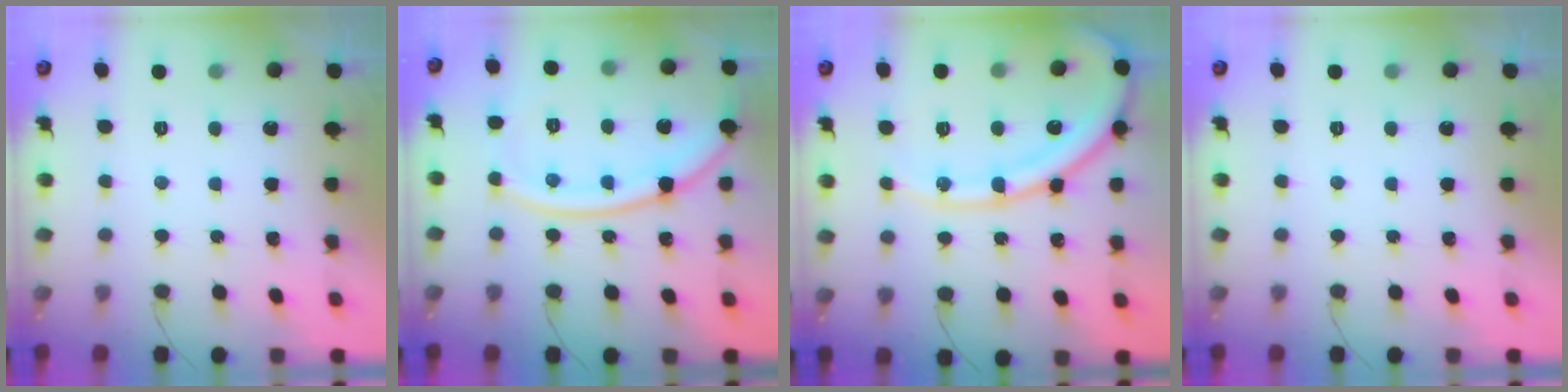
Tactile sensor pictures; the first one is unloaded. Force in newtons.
{"total": 15.2, "press": 15.1, "slide": 1.4}
{"total": 16.6, "press": 16.5, "slide": 1.9}
{"total": 0.0}